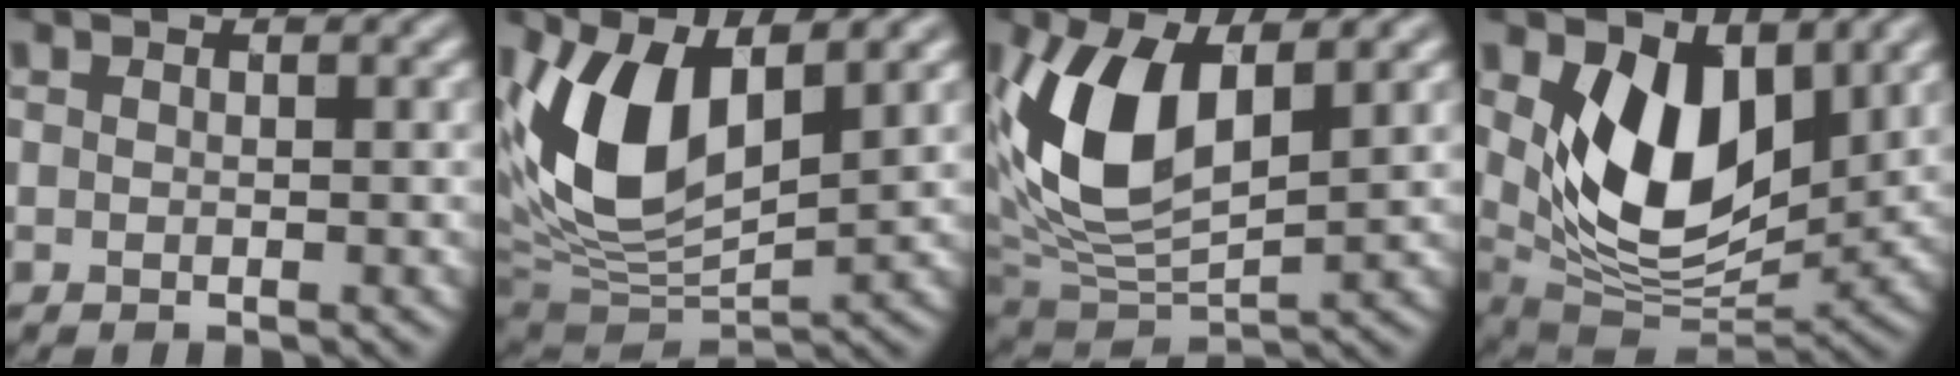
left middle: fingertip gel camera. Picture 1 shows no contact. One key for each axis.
{"total": 9.5, "fx": 2.8, "fy": 5.0, "fz": 7.6, "tx": -0.163, "ty": -0.009, "tz": 0.052}
{"total": 8.6, "fx": 2.2, "fy": 4.7, "fz": 6.9, "tx": -0.153, "ty": -0.013, "tz": 0.041}
{"total": 9.1, "fx": 2.5, "fy": 5.4, "fz": 6.9, "tx": -0.132, "ty": -0.028, "tz": 0.043}